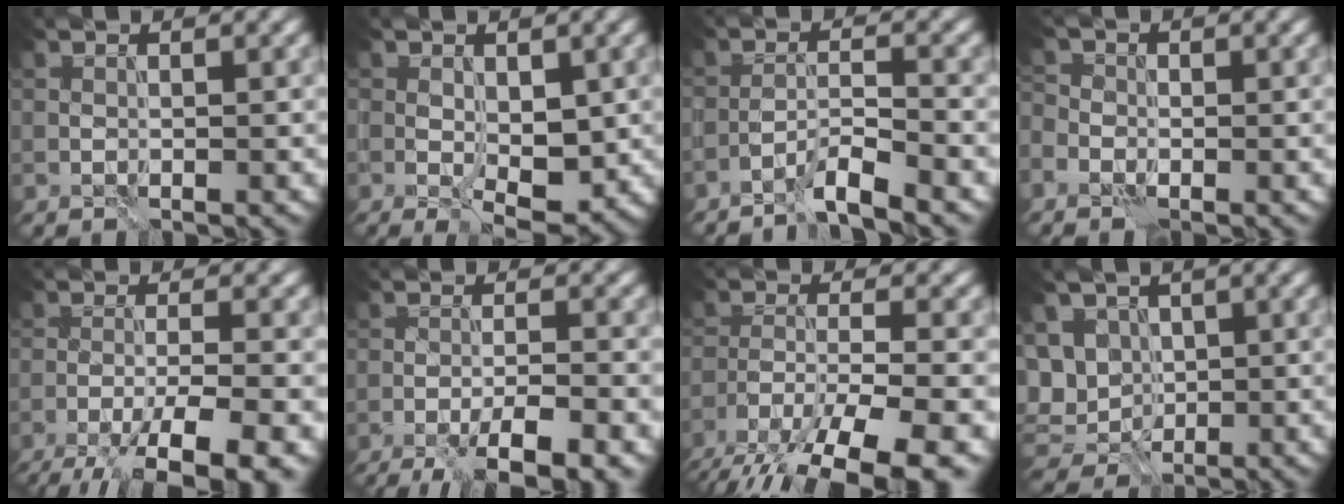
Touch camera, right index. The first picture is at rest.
{"total": 4.5, "force": [-0.4, 2.4, 3.8], "torque": [-0.069, -0.009, -0.001]}
{"total": 3.9, "force": [-3.1, 0.3, 2.3], "torque": [-0.039, 0.007, -0.065]}
{"total": 2.0, "force": [-1.0, 1.4, 0.9], "torque": [-0.019, 0.002, -0.024]}
{"total": 9.6, "force": [-6.7, 2.2, 6.6], "torque": [-0.103, -0.016, -0.107]}
{"total": 7.6, "force": [-4.9, 1.7, 5.5], "torque": [-0.088, -0.005, -0.083]}
{"total": 12.5, "force": [-9.2, 3.8, 7.6], "torque": [-0.138, -0.031, -0.149]}
{"total": 5.7, "force": [0.7, 4.9, 2.9], "torque": [-0.060, 0.012, 0.000]}